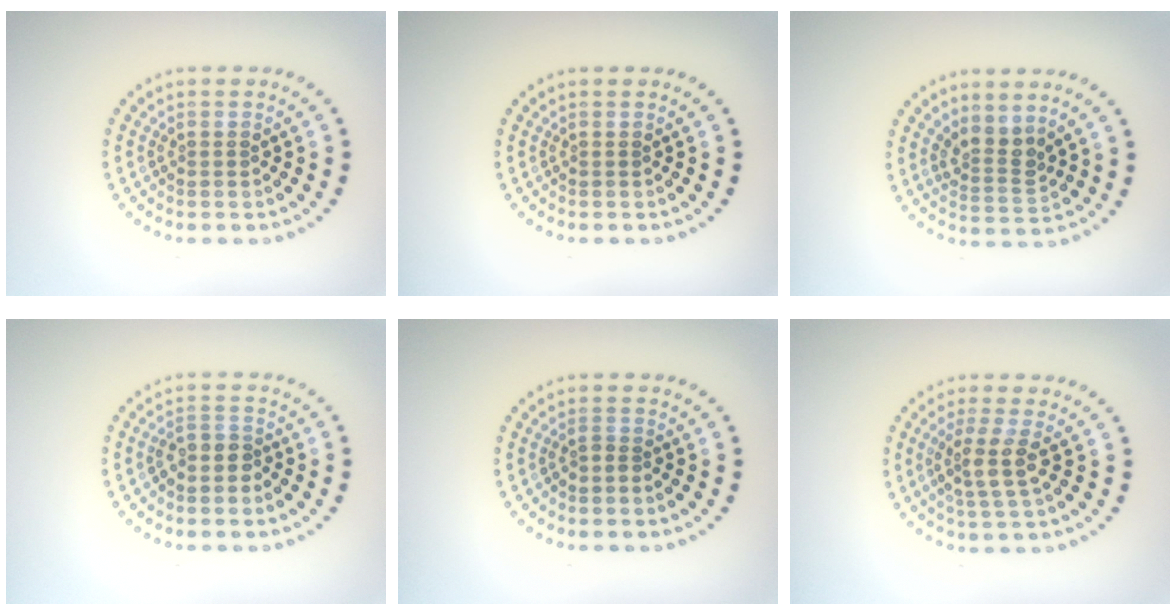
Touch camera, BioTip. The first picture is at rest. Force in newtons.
{"total": 0.0}
{"total": 2.6, "press": 1.9, "slide": 1.7}
{"total": 2.0, "press": 1.8, "slide": 0.9}
{"total": 0.7, "press": 0.4, "slide": 0.6}
{"total": 3.0, "press": 2.4, "slide": 1.8}